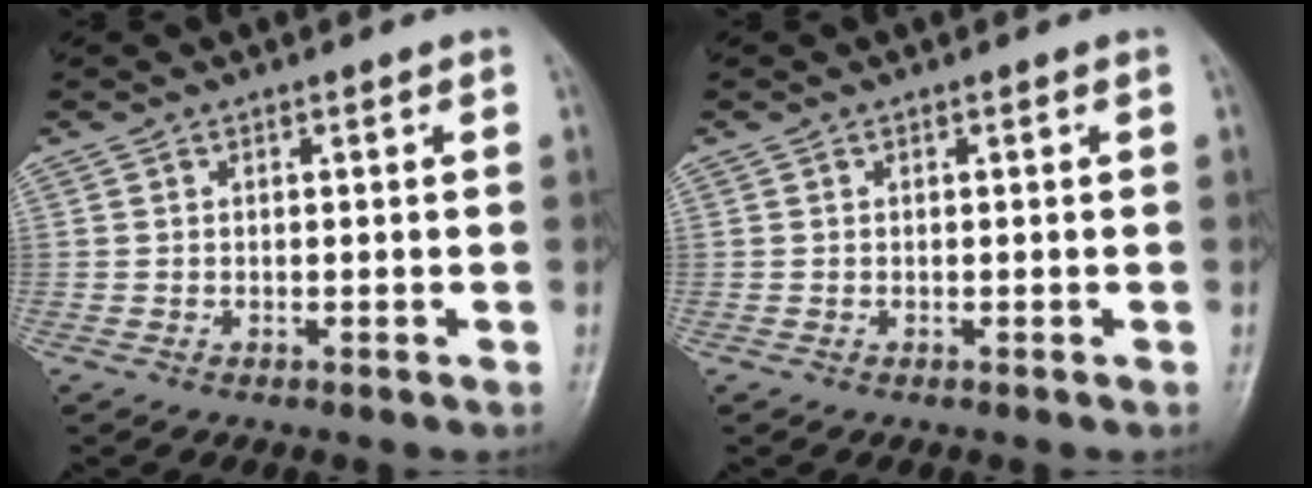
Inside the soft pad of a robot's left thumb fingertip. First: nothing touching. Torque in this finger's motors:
{"motor_torque": [0.00, 0.02, 0.15, -0.15, 0.00]}